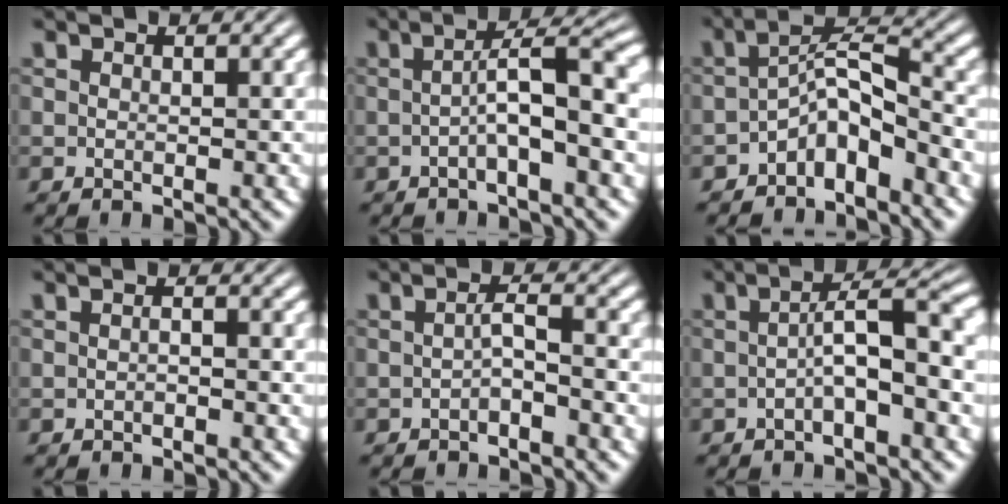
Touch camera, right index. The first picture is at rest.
{"total": 4.1, "force": [-0.6, -0.7, 4.0], "torque": [-0.049, 0.012, -0.011]}
{"total": 3.7, "force": [-1.6, 1.2, 3.1], "torque": [-0.039, -0.016, -0.022]}
{"total": 0.7, "force": [-0.5, -0.5, 0.3], "torque": [-0.005, 0.001, -0.006]}
{"total": 1.6, "force": [-0.8, -0.6, 1.2], "torque": [-0.010, -0.001, -0.012]}
{"total": 3.8, "force": [-0.6, -0.8, 3.6], "torque": [-0.042, 0.011, -0.010]}